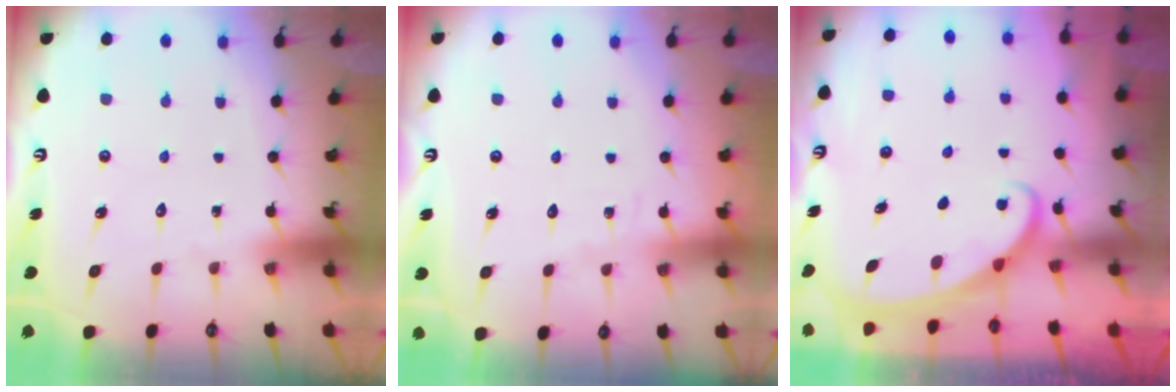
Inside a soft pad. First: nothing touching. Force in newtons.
{"total": 3.7, "press": 3.7, "slide": 0.3}
{"total": 2.3, "press": 2.2, "slide": 0.4}